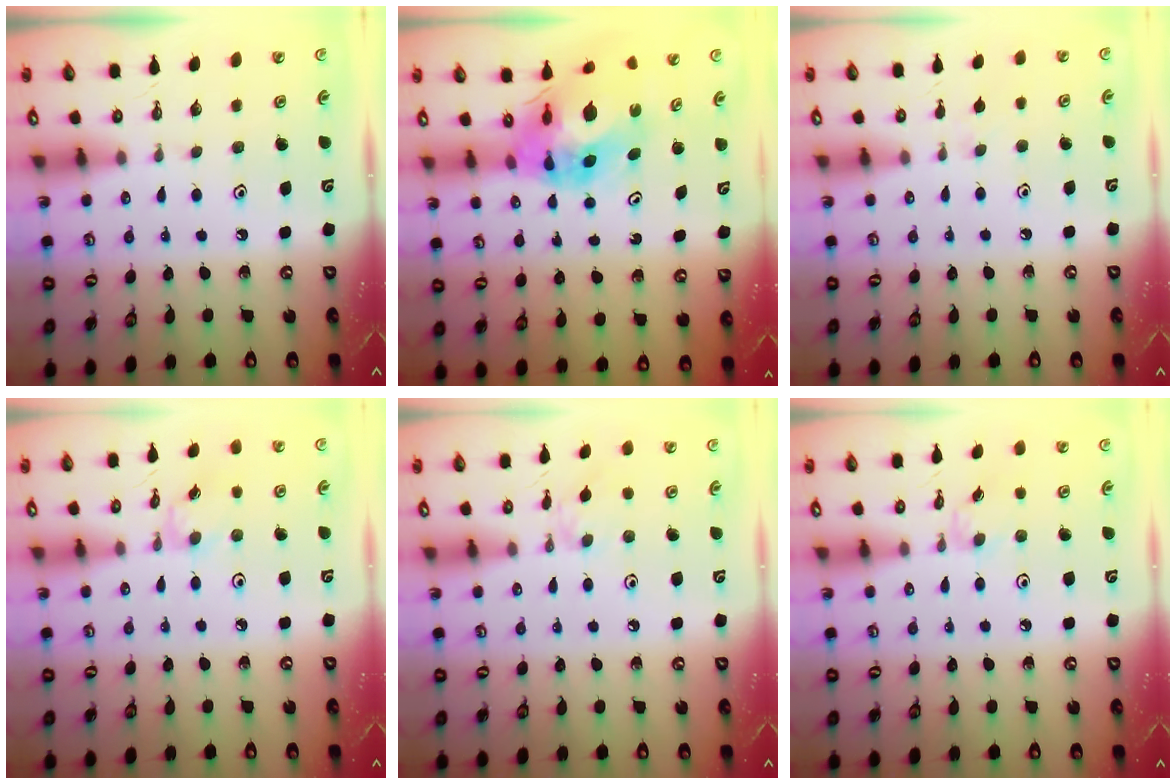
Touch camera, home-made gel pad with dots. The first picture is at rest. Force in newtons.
{"total": 11.2, "press": 11.1, "slide": 1.5}
{"total": 3.1, "press": 3.0, "slide": 0.5}
{"total": 3.7, "press": 3.7, "slide": 0.5}
{"total": 3.0, "press": 3.0, "slide": 0.5}
{"total": 2.5, "press": 2.5, "slide": 0.4}